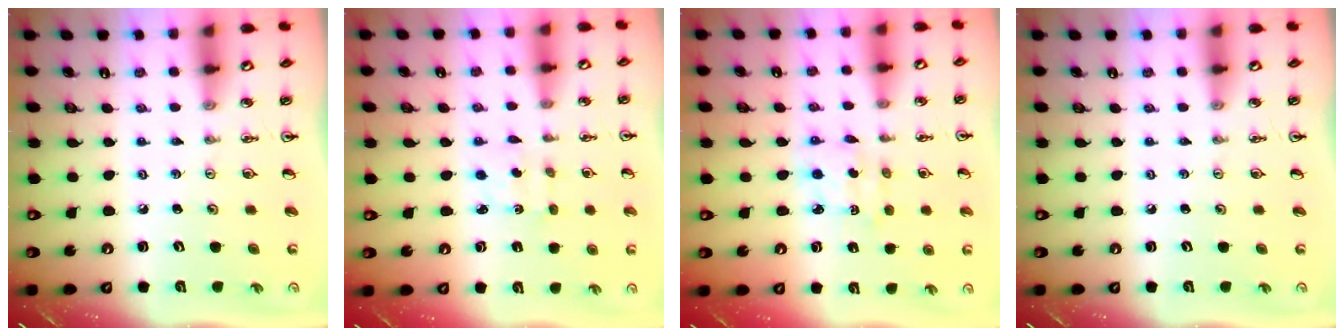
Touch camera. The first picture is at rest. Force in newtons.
{"total": 2.8, "press": 2.8, "slide": 0.5}
{"total": 2.9, "press": 2.9, "slide": 0.2}
{"total": 0.0}